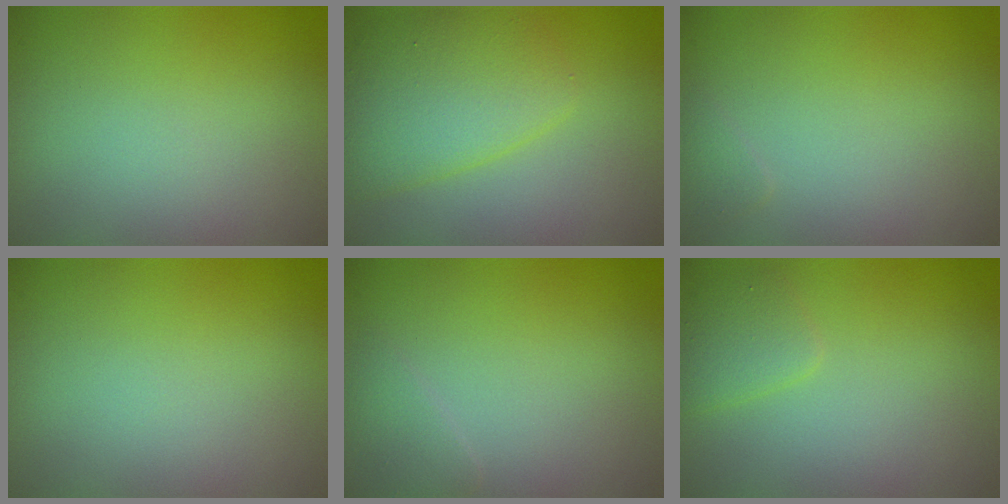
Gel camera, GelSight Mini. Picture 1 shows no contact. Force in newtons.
{"total": 5.0, "press": 5.0, "slide": 0.2}
{"total": 0.6, "press": 0.6, "slide": 0.0}
{"total": 0.0}
{"total": 1.1, "press": 1.1, "slide": 0.1}
{"total": 1.7, "press": 1.7, "slide": 0.0}